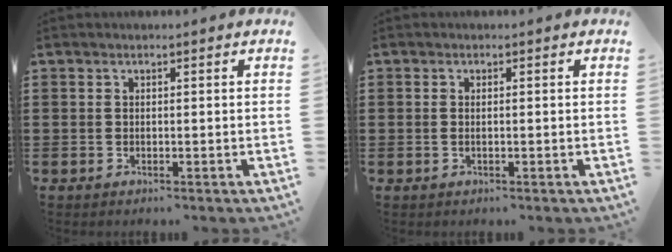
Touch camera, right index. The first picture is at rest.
{"total": 0.8, "force": [-0.2, 0.1, 0.8], "torque": [-0.014, -0.003, -0.003]}